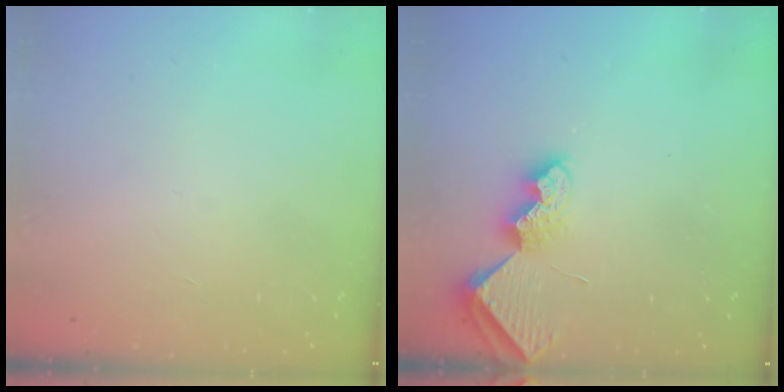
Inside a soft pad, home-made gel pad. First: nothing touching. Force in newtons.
{"total": 7.1, "press": 7.0, "slide": 0.7}